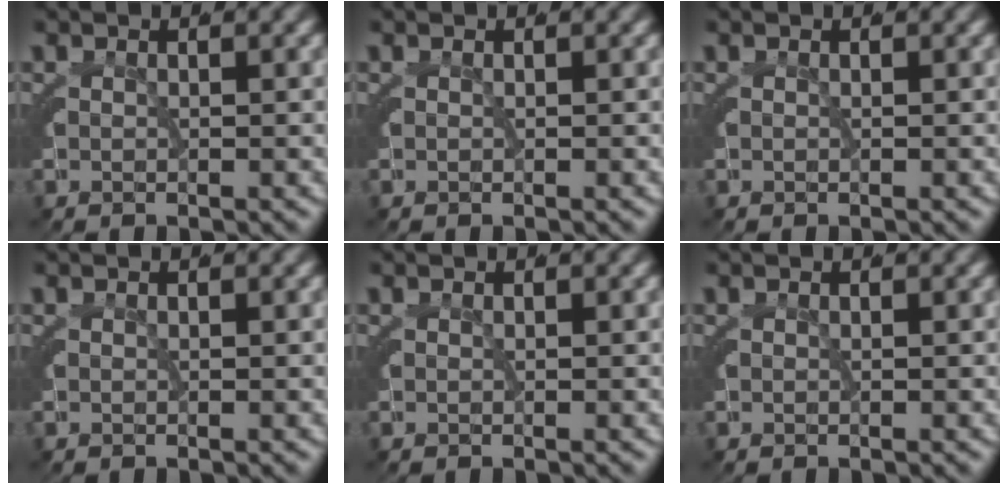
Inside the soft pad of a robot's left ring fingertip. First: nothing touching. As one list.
[{"total": 0.0}, {"total": 0.0}, {"total": 0.0}, {"total": 0.0}, {"total": 0.0}]